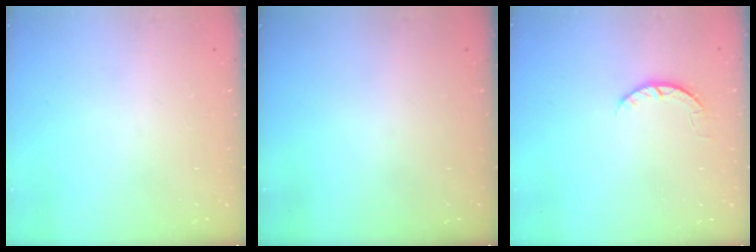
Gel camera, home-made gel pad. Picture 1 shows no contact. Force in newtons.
{"total": 0.0}
{"total": 3.9, "press": 3.9, "slide": 0.6}